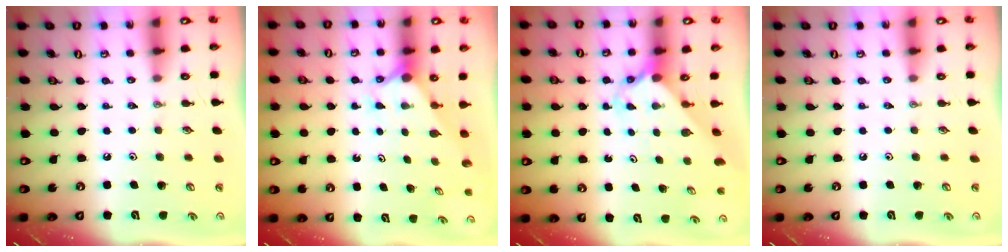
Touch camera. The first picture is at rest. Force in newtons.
{"total": 3.4, "press": 3.4, "slide": 0.1}
{"total": 2.3, "press": 2.3, "slide": 0.3}
{"total": 0.0}